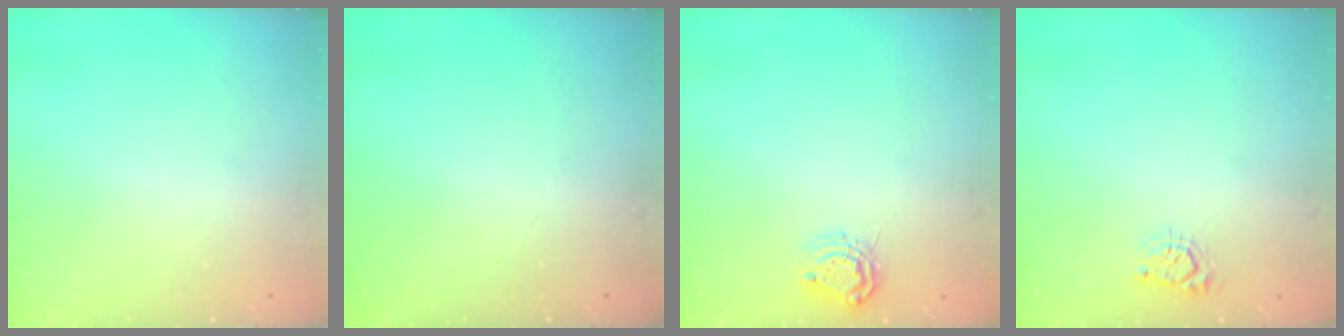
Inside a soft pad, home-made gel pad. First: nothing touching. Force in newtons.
{"total": 0.0}
{"total": 6.8, "press": 6.8, "slide": 0.3}
{"total": 2.5, "press": 2.5, "slide": 0.4}